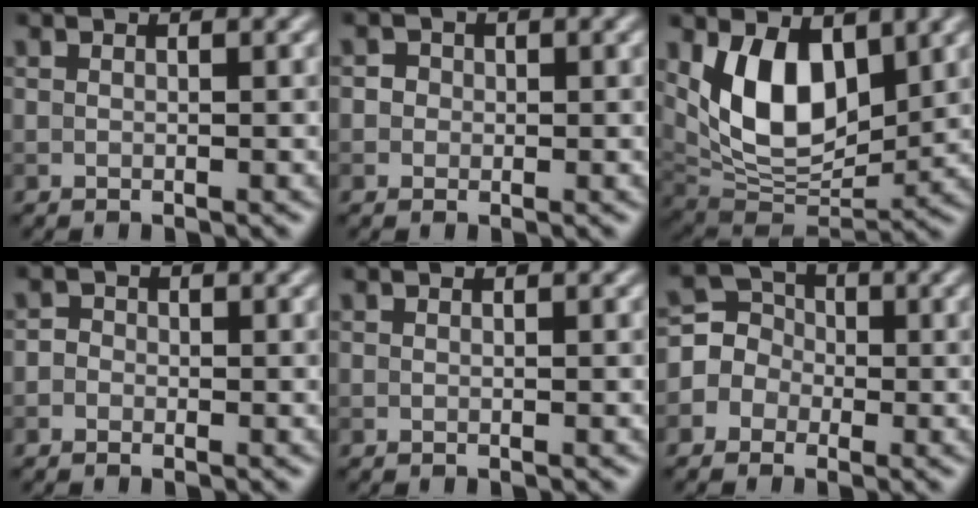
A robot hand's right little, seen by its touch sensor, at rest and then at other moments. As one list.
[{"total": 2.0, "force": [0.6, 1.8, 0.8], "torque": [0.007, 0.011, -0.003]}, {"total": 8.3, "force": [2.5, 4.8, 6.3], "torque": [-0.117, -0.022, 0.047]}, {"total": 1.2, "force": [-0.3, 1.1, 0.4], "torque": [0.006, 0.003, -0.017]}, {"total": 0.0}, {"total": 3.1, "force": [-0.7, 3.0, 0.5], "torque": [0.010, 0.013, -0.026]}]